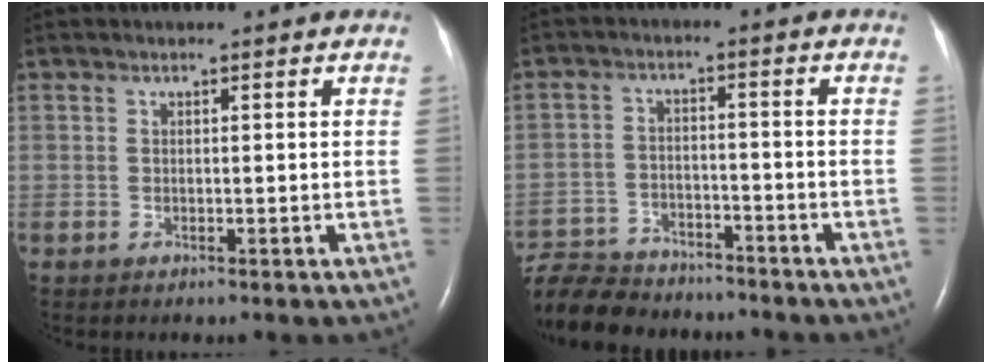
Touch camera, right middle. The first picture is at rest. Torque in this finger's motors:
{"motor_torque": [0.92, -1.22, 0.07, 0.07]}